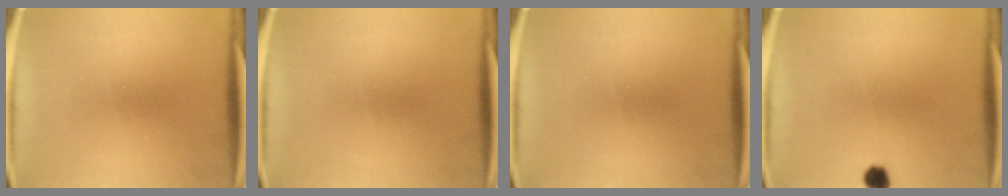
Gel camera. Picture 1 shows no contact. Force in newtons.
{"total": 0.0}
{"total": 0.0}
{"total": 2.6}